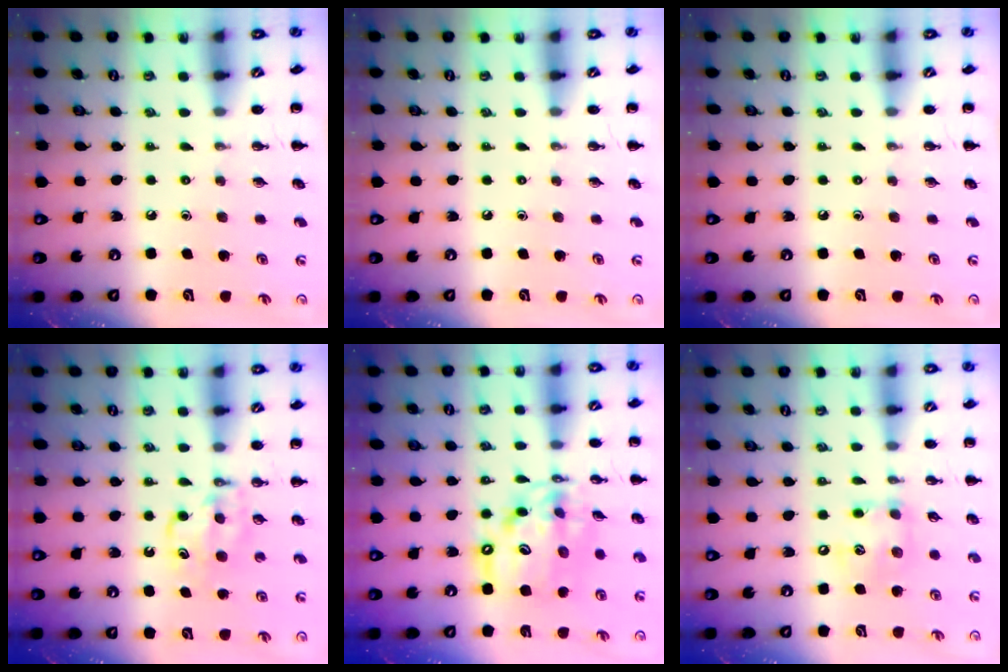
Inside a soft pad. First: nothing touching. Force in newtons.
{"total": 0.0}
{"total": 0.0}
{"total": 6.1, "press": 6.0, "slide": 0.6}
{"total": 14.2, "press": 13.8, "slide": 3.4}
{"total": 9.6, "press": 9.5, "slide": 1.2}